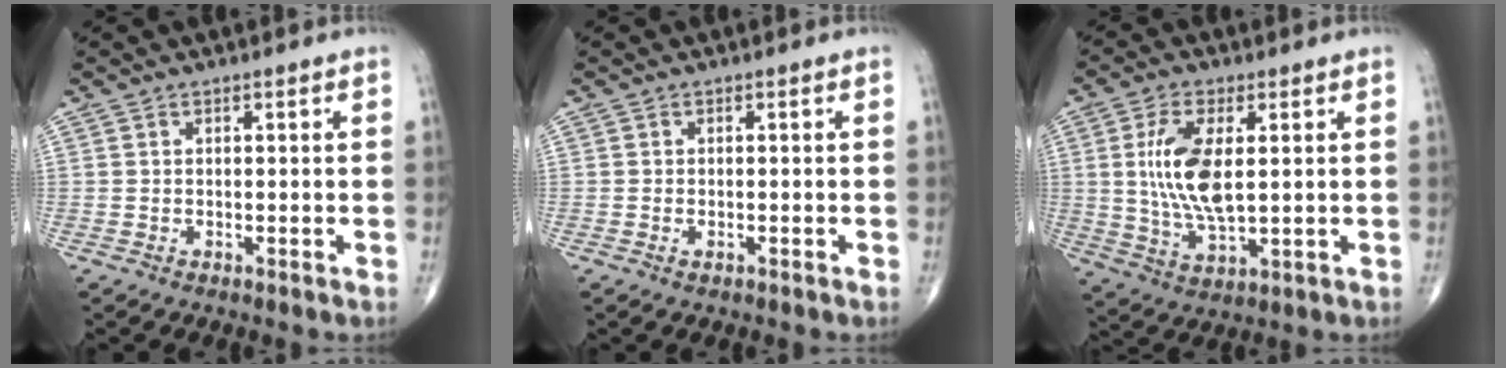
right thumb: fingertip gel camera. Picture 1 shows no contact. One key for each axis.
{"total": 0.8, "fx": -0.3, "fy": 0.4, "fz": 0.6, "tx": -0.013, "ty": 0.004, "tz": -0.004}
{"total": 11.7, "fx": 1.7, "fy": 5.2, "fz": 10.4, "tx": -0.207, "ty": -0.014, "tz": 0.039}